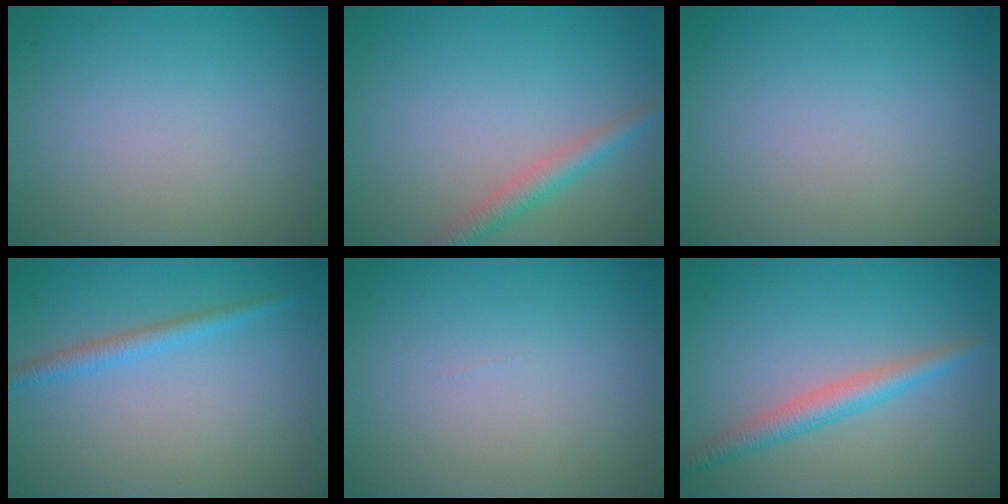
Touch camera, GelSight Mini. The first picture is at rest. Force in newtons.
{"total": 2.5, "press": 2.5, "slide": 0.0}
{"total": 0.0}
{"total": 1.8, "press": 1.8, "slide": 0.1}
{"total": 0.0}
{"total": 2.8, "press": 2.8, "slide": 0.1}